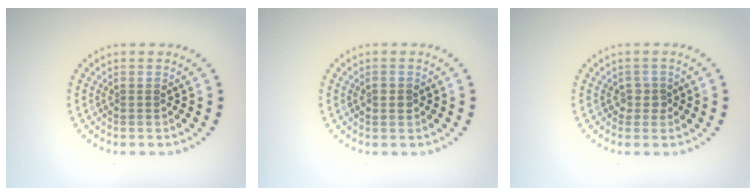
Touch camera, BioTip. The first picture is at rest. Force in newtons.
{"total": 1.1, "press": 1.1, "slide": 0.2}
{"total": 1.3, "press": 1.1, "slide": 0.7}